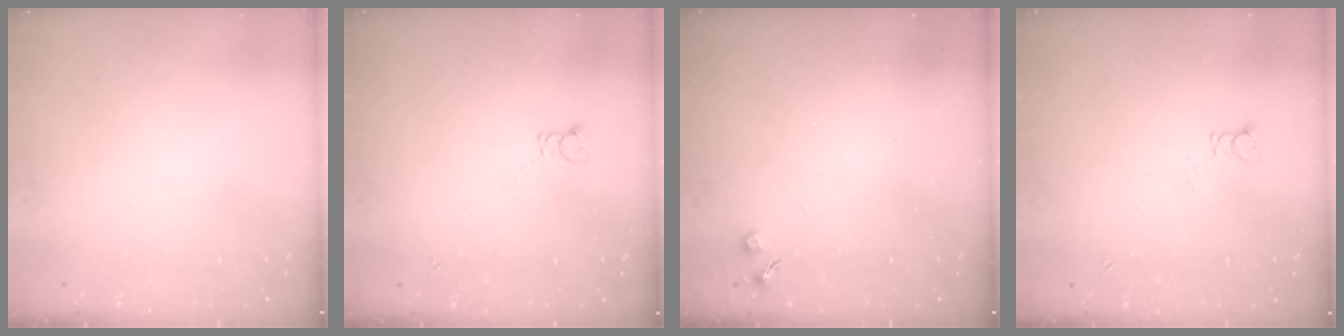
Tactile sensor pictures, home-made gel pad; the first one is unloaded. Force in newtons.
{"total": 1.8, "press": 1.7, "slide": 0.2}
{"total": 2.7, "press": 2.6, "slide": 0.4}
{"total": 3.7, "press": 3.7, "slide": 0.4}